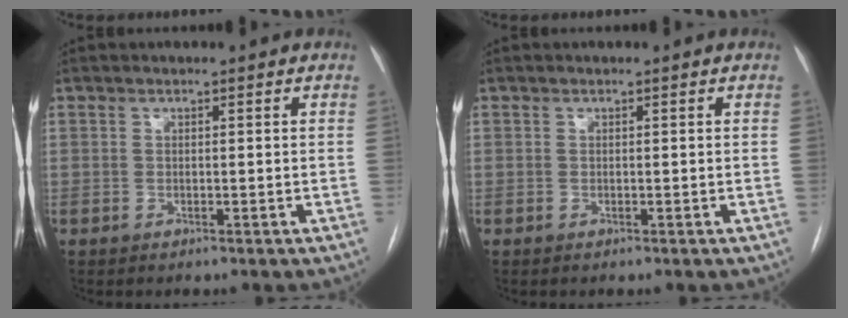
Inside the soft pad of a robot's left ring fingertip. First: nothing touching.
{"total": 0.0}